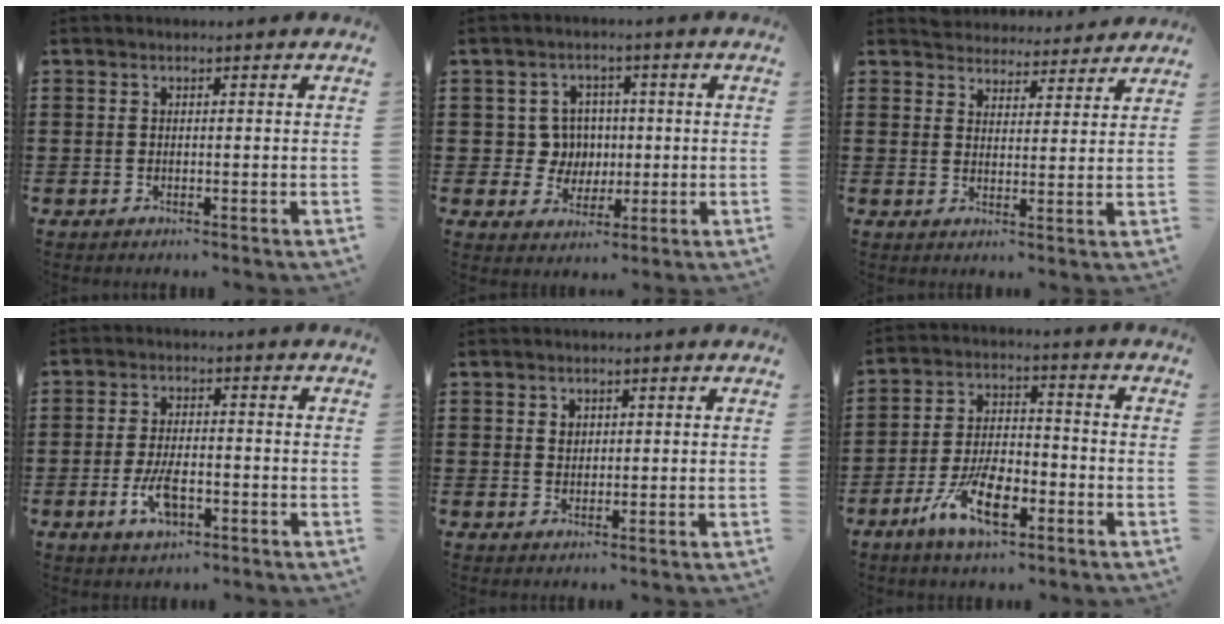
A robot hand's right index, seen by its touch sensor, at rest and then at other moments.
{"total": 3.9, "force": [0.4, 3.7, 1.0], "torque": [-0.038, 0.011, 0.004]}
{"total": 3.6, "force": [3.6, 0.2, -0.6], "torque": [-0.004, -0.020, 0.068]}
{"total": 5.9, "force": [-2.2, 2.6, 4.8], "torque": [-0.106, -0.002, -0.044]}
{"total": 1.2, "force": [0.6, 1.0, 0.4], "torque": [-0.011, 0.004, 0.011]}
{"total": 9.8, "force": [-4.7, 4.1, 7.5], "torque": [-0.157, 0.002, -0.087]}